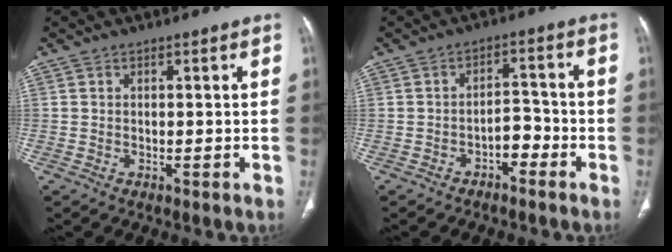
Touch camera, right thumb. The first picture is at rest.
{"total": 4.1, "force": [-2.4, 2.4, 2.3], "torque": [-0.016, 0.032, -0.037]}